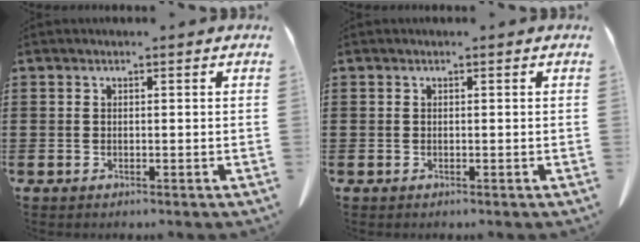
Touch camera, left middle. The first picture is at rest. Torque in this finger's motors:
{"motor_torque": [0.04, -0.01, 0.00, -0.01]}